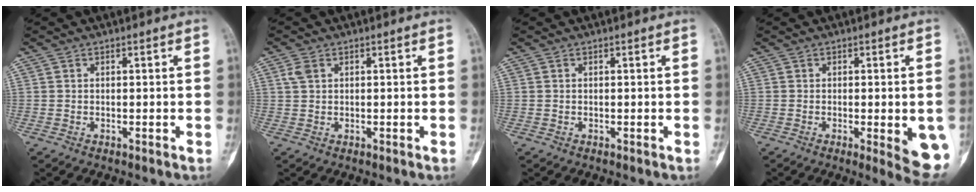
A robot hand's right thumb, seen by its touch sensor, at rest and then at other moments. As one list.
[{"total": 1.7, "force": [0.6, 1.2, 1.1], "torque": [-0.025, 0.006, 0.012]}, {"total": 0.0}, {"total": 9.2, "force": [-2.1, 2.6, 8.6], "torque": [-0.093, -0.015, -0.020]}]